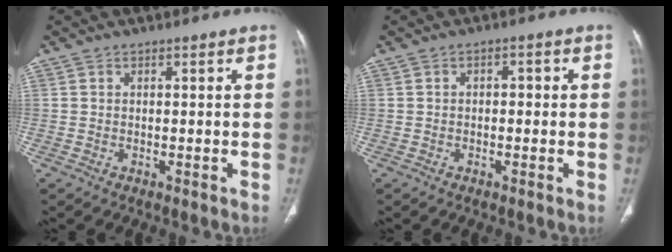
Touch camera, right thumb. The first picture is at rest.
{"total": 1.7, "force": [-0.1, 1.0, 1.3], "torque": [-0.008, 0.008, -0.007]}